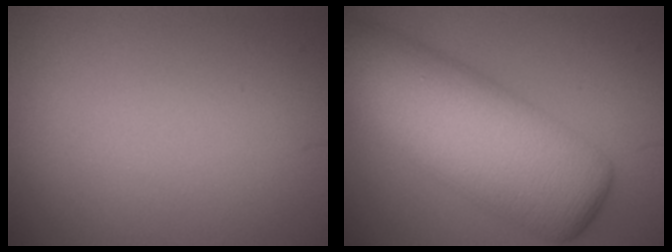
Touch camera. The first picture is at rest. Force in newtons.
{"total": 12.0, "press": 12.0, "slide": 0.3}